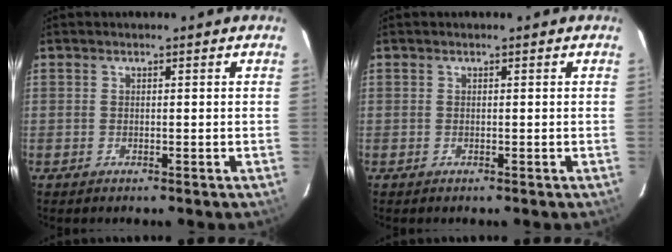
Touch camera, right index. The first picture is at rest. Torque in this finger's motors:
{"motor_torque": [-0.01, 0.01, 0.00, 0.01]}